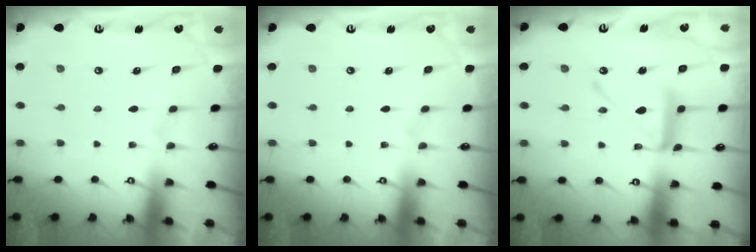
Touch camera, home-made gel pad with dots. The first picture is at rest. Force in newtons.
{"total": 0.0}
{"total": 15.9, "press": 15.8, "slide": 1.4}